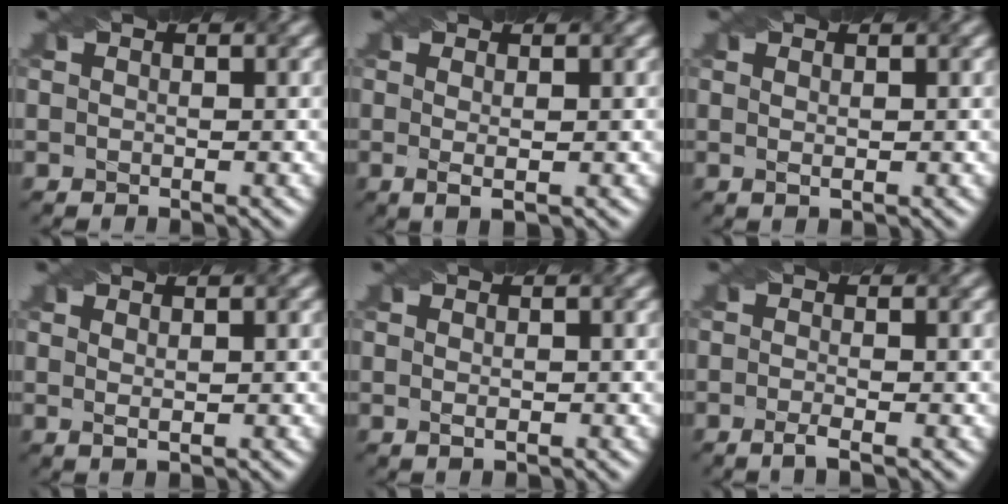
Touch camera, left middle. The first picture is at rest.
{"total": 1.7, "force": [0.0, 0.1, 1.7], "torque": [-0.029, -0.002, -0.002]}
{"total": 0.7, "force": [0.2, 0.1, 0.7], "torque": [-0.011, -0.002, 0.005]}
{"total": 1.1, "force": [0.5, 0.1, 1.0], "torque": [-0.014, -0.003, 0.009]}
{"total": 0.7, "force": [-0.1, 0.1, 0.6], "torque": [-0.011, -0.001, 0.000]}
{"total": 1.7, "force": [-1.1, 0.0, 1.4], "torque": [-0.031, -0.002, -0.022]}